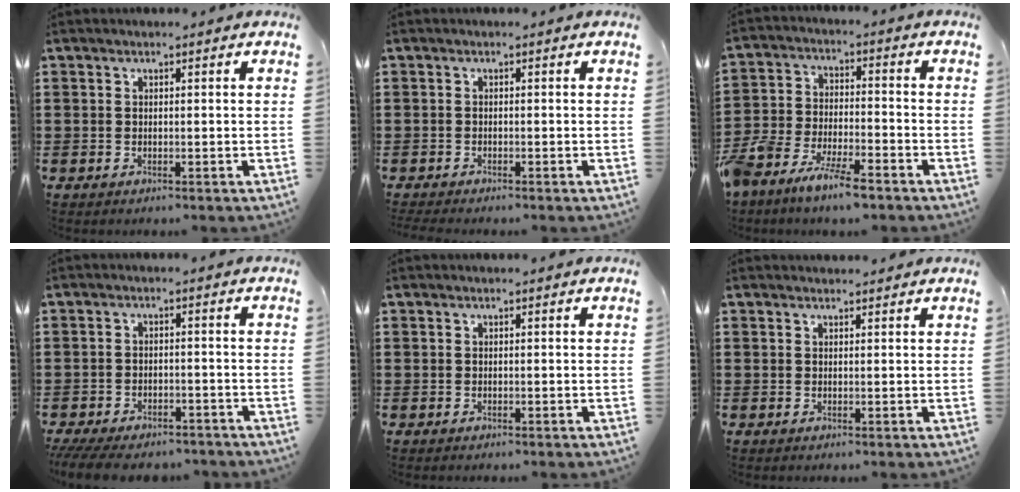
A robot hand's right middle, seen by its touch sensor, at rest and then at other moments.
{"total": 0.7, "force": [-0.7, 0.0, 0.1], "torque": [-0.002, -0.002, -0.014]}
{"total": 7.3, "force": [-6.7, 1.0, 2.6], "torque": [-0.071, 0.002, -0.134]}
{"total": 4.0, "force": [-3.9, 0.6, 1.0], "torque": [-0.023, -0.004, -0.079]}
{"total": 0.0}
{"total": 0.9, "force": [0.9, 0.0, -0.1], "torque": [-0.001, -0.003, 0.018]}